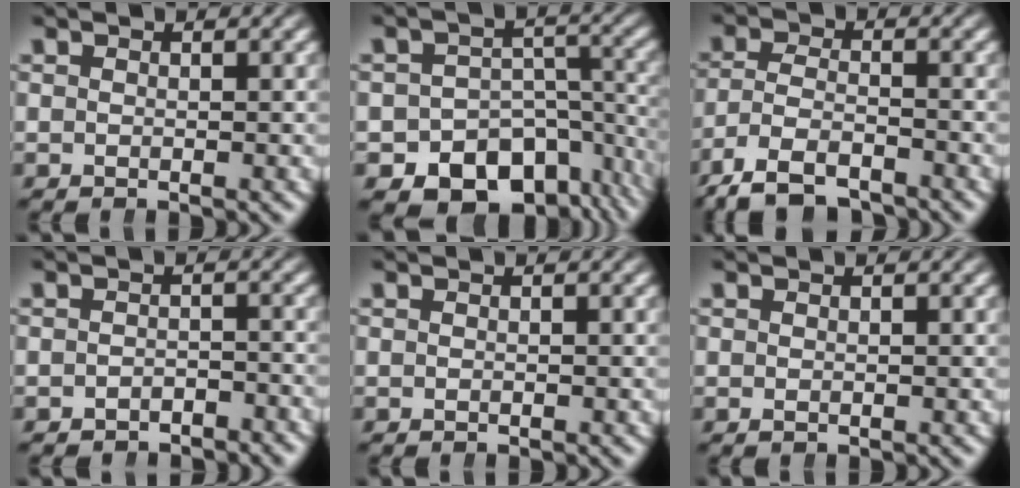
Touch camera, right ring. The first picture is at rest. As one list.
[{"total": 14.1, "force": [-7.6, 10.3, 5.9], "torque": [-0.094, -0.042, -0.112]}, {"total": 6.9, "force": [-4.7, 4.0, 3.2], "torque": [-0.074, -0.034, -0.062]}, {"total": 2.1, "force": [-2.0, 0.2, -0.2], "torque": [0.014, -0.005, -0.033]}, {"total": 0.0}, {"total": 0.0}]